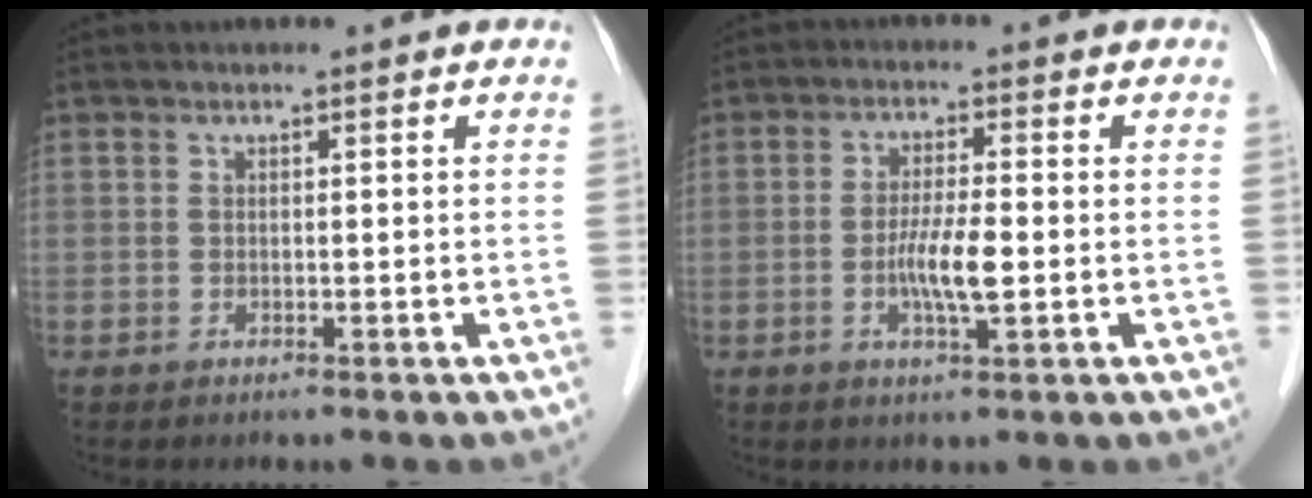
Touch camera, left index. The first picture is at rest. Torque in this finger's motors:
{"motor_torque": [1.02, 0.78, 0.14, 0.05]}